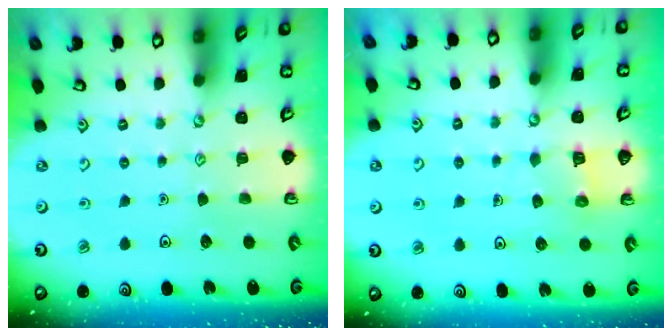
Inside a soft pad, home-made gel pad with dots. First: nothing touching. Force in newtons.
{"total": 4.5, "press": 4.5, "slide": 0.5}